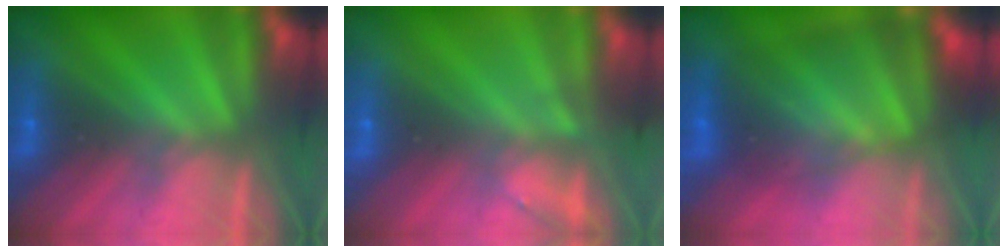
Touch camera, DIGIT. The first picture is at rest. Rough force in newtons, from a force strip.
{"total": 2.3}
{"total": 7.3}